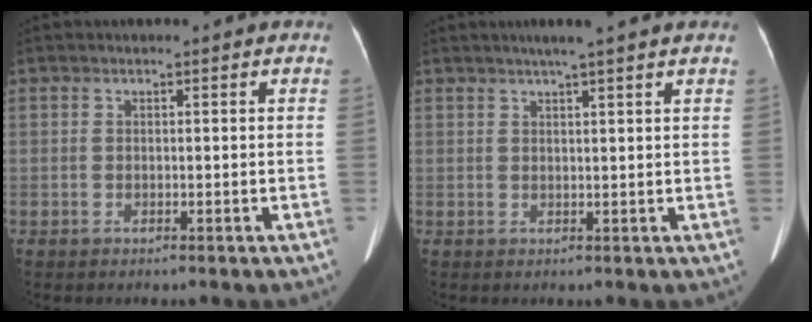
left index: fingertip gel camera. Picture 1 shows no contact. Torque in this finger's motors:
{"motor_torque": [-0.31, -0.93, 0.06, -0.01]}